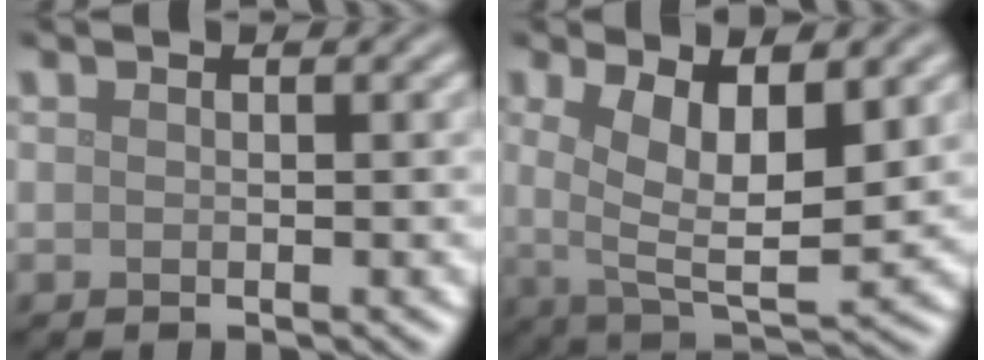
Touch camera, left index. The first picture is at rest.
{"total": 7.6, "force": [1.7, 2.9, 6.8], "torque": [-0.123, -0.008, 0.030]}